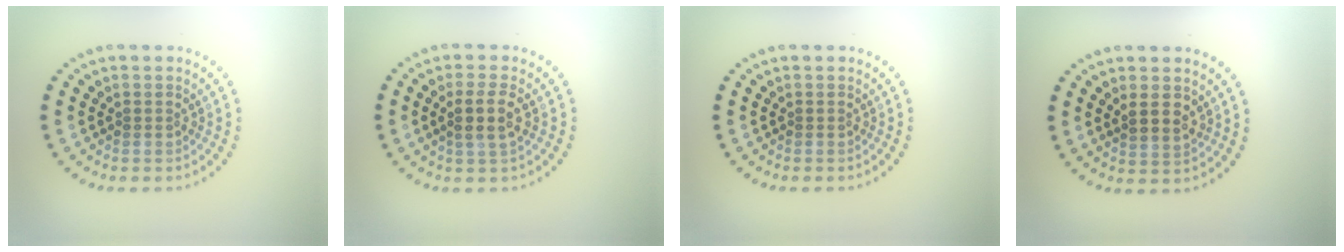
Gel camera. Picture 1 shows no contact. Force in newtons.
{"total": 2.6, "press": 2.4, "slide": 1.1}
{"total": 0.0}
{"total": 1.6, "press": 1.5, "slide": 0.5}